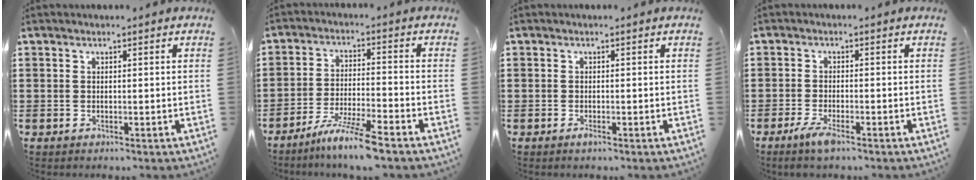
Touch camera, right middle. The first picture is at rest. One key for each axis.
{"total": 7.2, "fx": -6.0, "fy": -0.4, "fz": 4.0, "tx": -0.081, "ty": -0.014, "tz": -0.114}
{"total": 0.7, "fx": -0.3, "fy": 0.1, "fz": 0.6, "tx": -0.014, "ty": -0.007, "tz": -0.004}
{"total": 3.3, "fx": -1.9, "fy": 0.6, "fz": 2.6, "tx": -0.062, "ty": -0.009, "tz": -0.039}